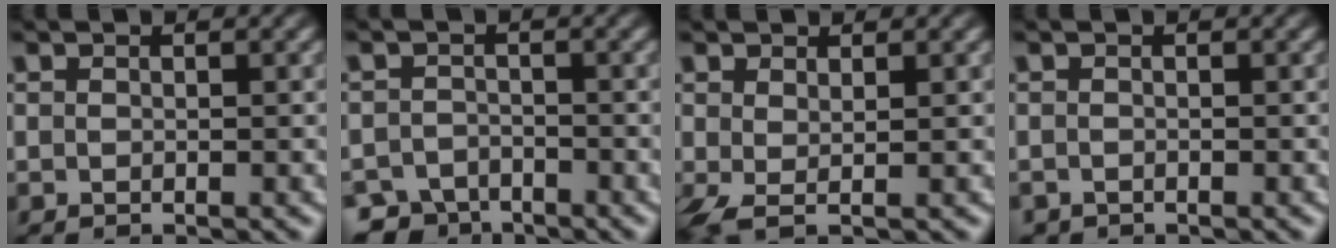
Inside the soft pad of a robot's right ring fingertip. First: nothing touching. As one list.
[{"total": 4.3, "force": [-3.7, 2.1, 0.2], "torque": [0.014, -0.018, -0.064]}, {"total": 1.1, "force": [0.0, 0.0, 1.1], "torque": [-0.030, -0.018, 0.012]}, {"total": 0.8, "force": [-0.7, 0.2, -0.3], "torque": [0.001, -0.014, -0.007]}]